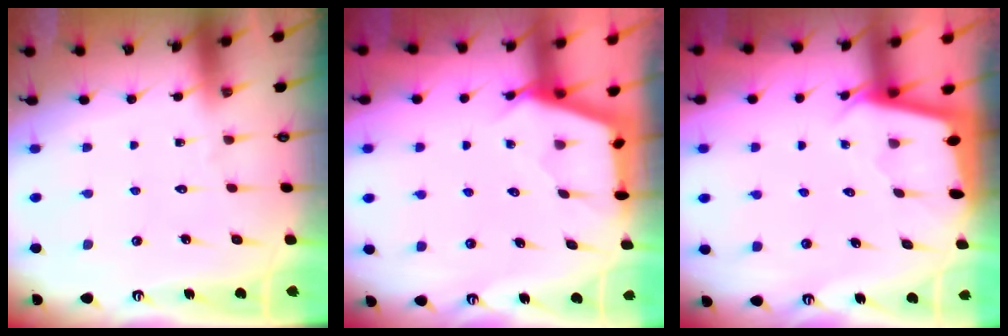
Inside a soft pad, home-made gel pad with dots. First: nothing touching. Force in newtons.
{"total": 2.9, "press": 2.8, "slide": 0.4}
{"total": 1.8, "press": 1.8, "slide": 0.1}